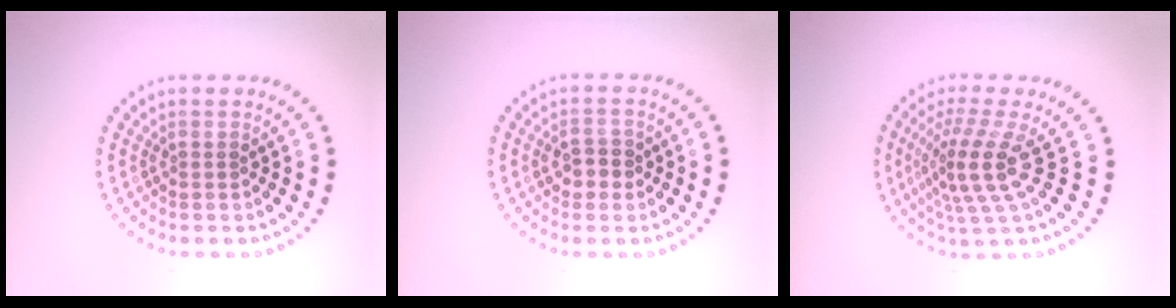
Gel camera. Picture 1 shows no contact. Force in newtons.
{"total": 2.2, "press": 2.2, "slide": 0.3}
{"total": 4.5, "press": 3.1, "slide": 3.2}